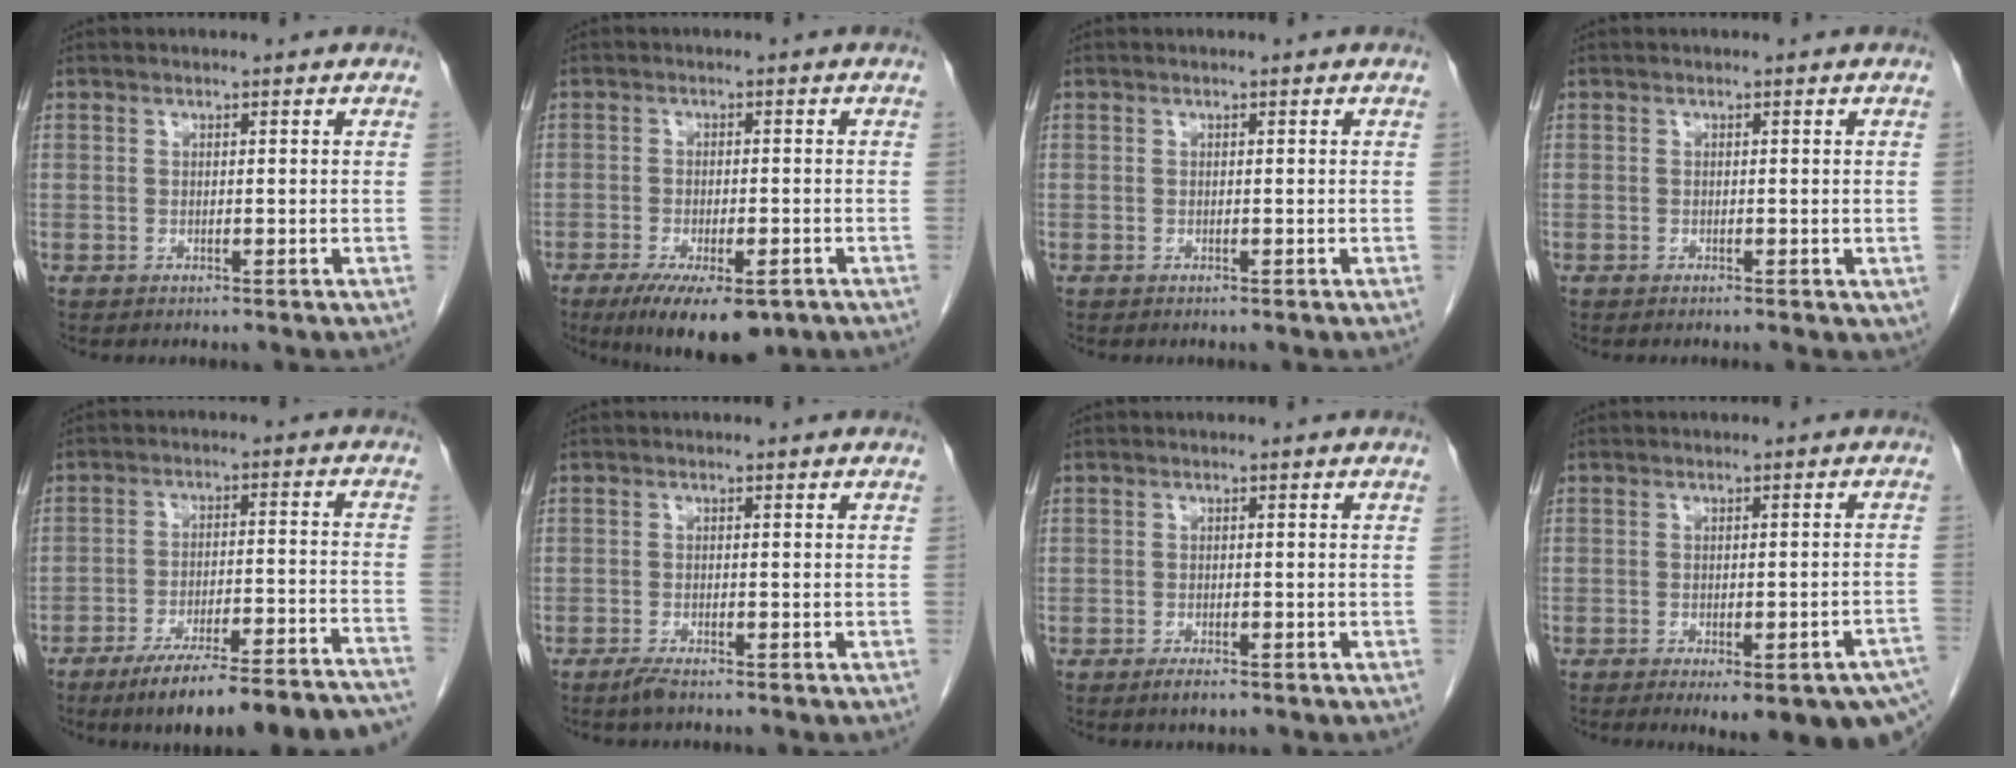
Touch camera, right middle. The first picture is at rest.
{"total": 10.7, "force": [-6.9, 3.5, 7.4], "torque": [-0.114, -0.015, -0.102]}
{"total": 0.0}
{"total": 1.5, "force": [-0.6, 0.5, 1.3], "torque": [-0.013, -0.002, -0.008]}
{"total": 20.4, "force": [-17.5, 1.6, 10.4], "torque": [-0.101, 0.007, -0.244]}
{"total": 1.7, "force": [-1.4, 0.1, 1.0], "torque": [-0.030, -0.005, -0.027]}
{"total": 1.9, "force": [-1.3, 0.6, 1.2], "torque": [-0.024, -0.002, -0.019]}
{"total": 14.9, "force": [-10.5, 3.1, 10.0], "torque": [-0.078, -0.001, -0.120]}